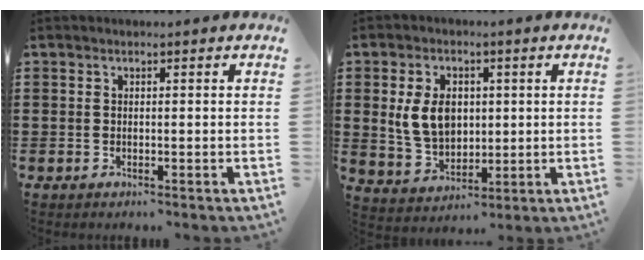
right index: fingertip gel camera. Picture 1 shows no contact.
{"total": 7.3, "force": [1.3, 5.2, 5.0], "torque": [-0.114, 0.009, 0.020]}